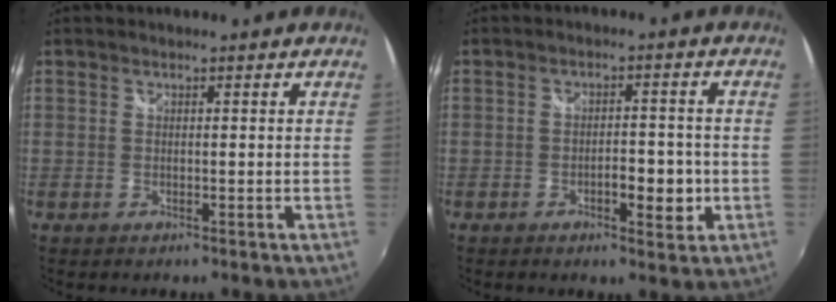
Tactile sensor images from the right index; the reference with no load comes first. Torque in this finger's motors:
{"motor_torque": [0.15, 0.14, 0.15, 0.02]}